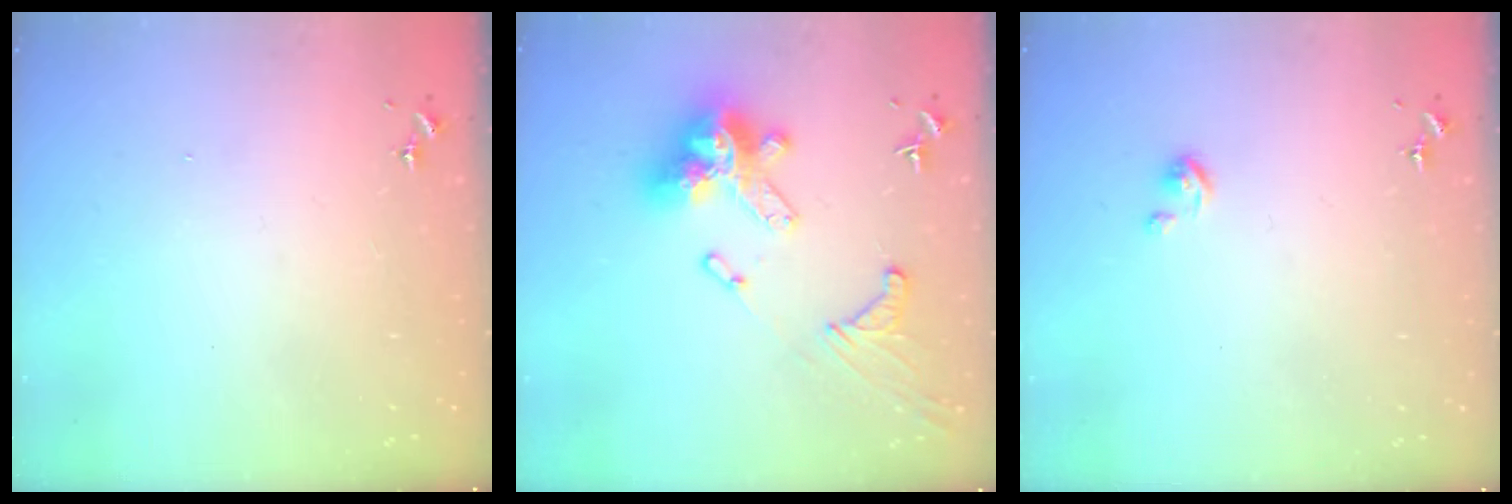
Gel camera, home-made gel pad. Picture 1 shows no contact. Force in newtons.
{"total": 19.2, "press": 19.1, "slide": 2.1}
{"total": 4.1, "press": 4.1, "slide": 0.3}